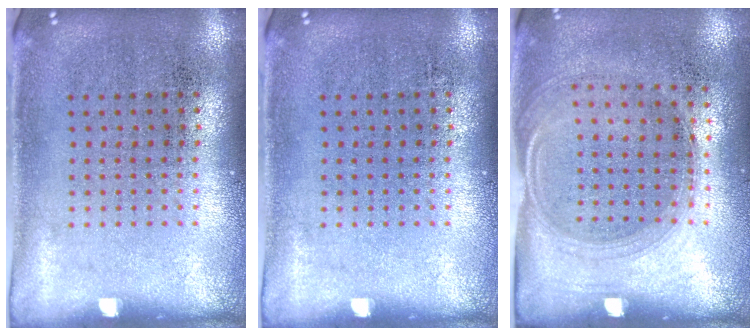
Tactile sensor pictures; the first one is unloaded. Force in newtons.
{"total": 0.0}
{"total": 1.5, "press": 1.3, "slide": 0.8}